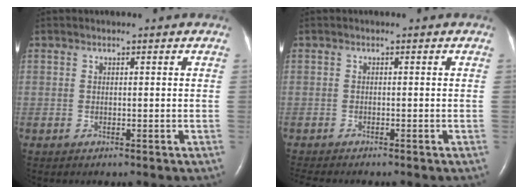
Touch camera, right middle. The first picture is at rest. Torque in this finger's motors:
{"motor_torque": [0.32, -0.45, 0.01, 0.03]}